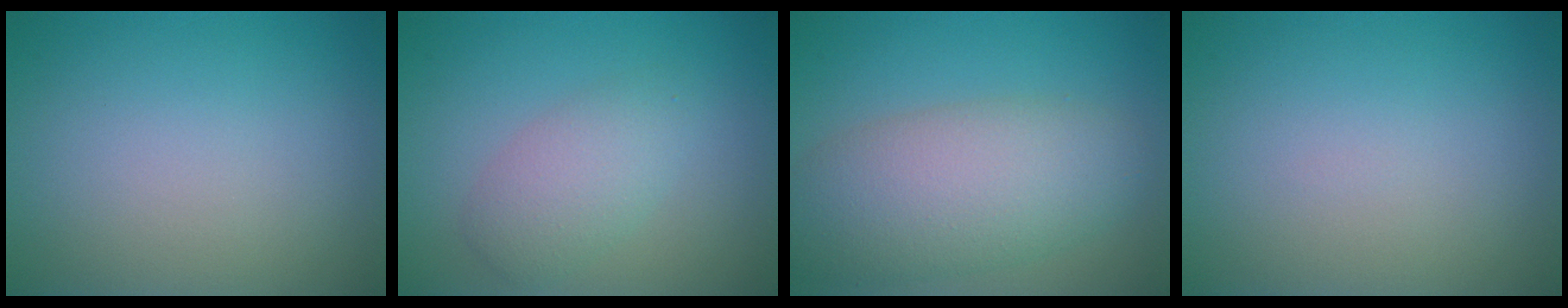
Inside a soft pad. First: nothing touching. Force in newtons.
{"total": 3.2, "press": 3.2, "slide": 0.1}
{"total": 7.2, "press": 7.2, "slide": 0.1}
{"total": 0.0}